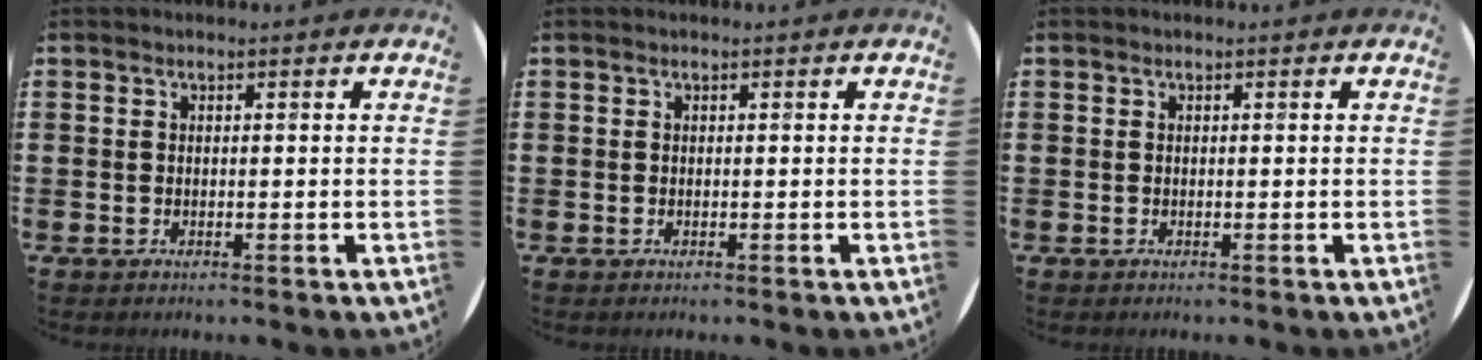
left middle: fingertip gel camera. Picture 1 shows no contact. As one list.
[{"total": 0.0}, {"total": 0.0}]